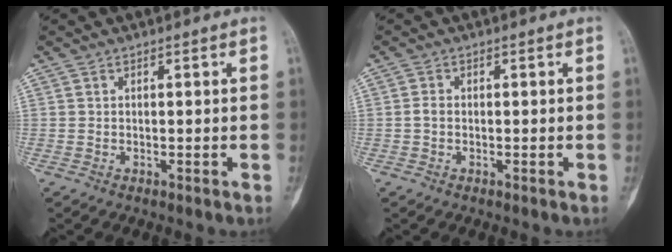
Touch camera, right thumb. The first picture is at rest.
{"total": 1.3, "force": [-0.2, 0.9, 0.8], "torque": [-0.016, 0.002, -0.007]}